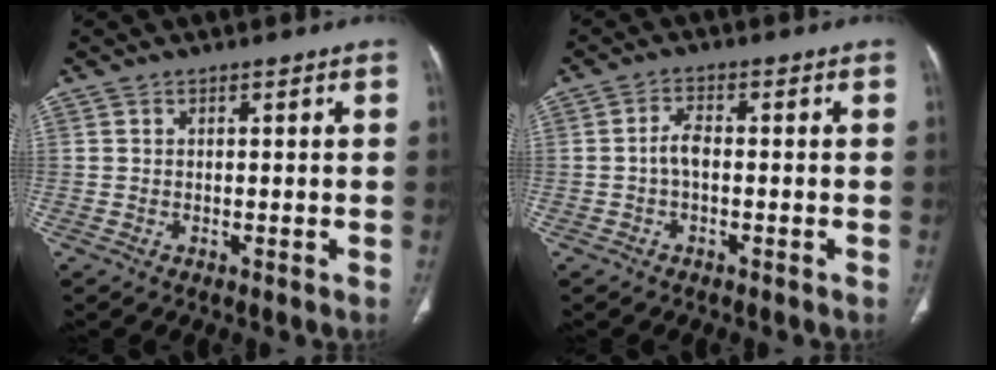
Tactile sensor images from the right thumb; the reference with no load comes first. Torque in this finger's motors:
{"motor_torque": [0.86, 0.75, 0.67, -0.18, 0.00]}